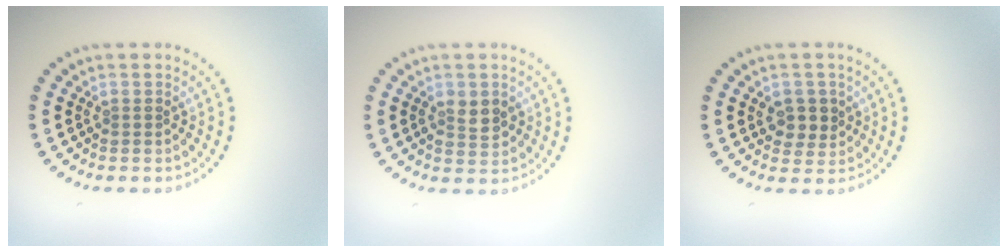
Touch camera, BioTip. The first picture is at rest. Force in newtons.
{"total": 2.2, "press": 2.2, "slide": 0.2}
{"total": 2.4, "press": 2.3, "slide": 0.7}